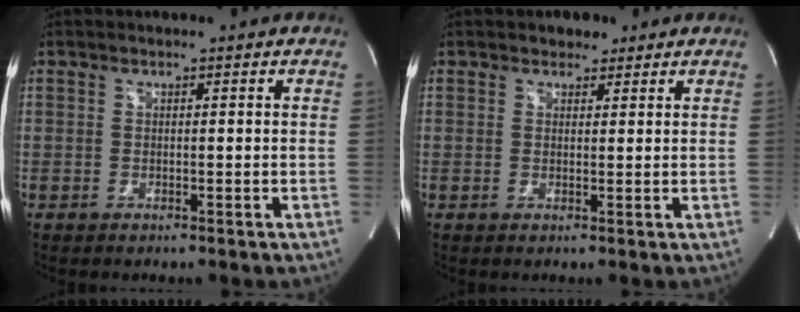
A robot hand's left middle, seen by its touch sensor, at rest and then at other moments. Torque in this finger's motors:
{"motor_torque": [0.14, -0.03, -0.03, 0.01]}